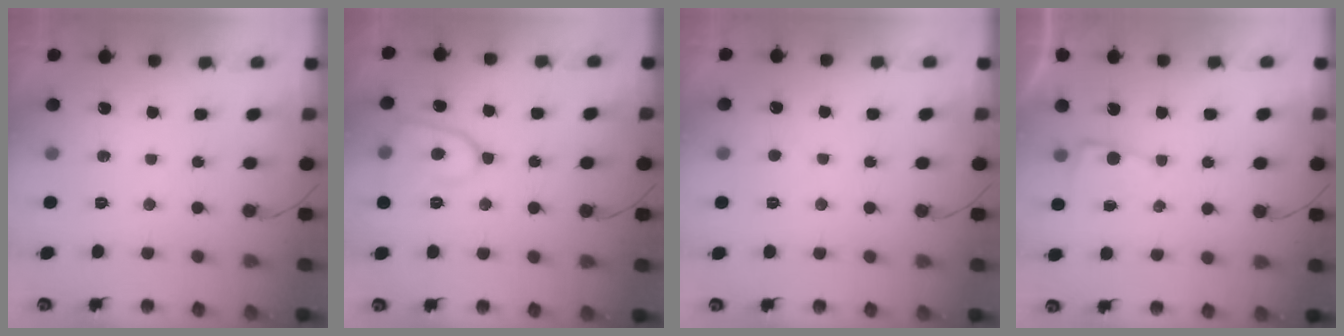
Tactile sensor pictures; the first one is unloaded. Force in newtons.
{"total": 10.8, "press": 10.7, "slide": 1.3}
{"total": 2.6, "press": 2.6, "slide": 0.3}
{"total": 2.3, "press": 2.3, "slide": 0.3}